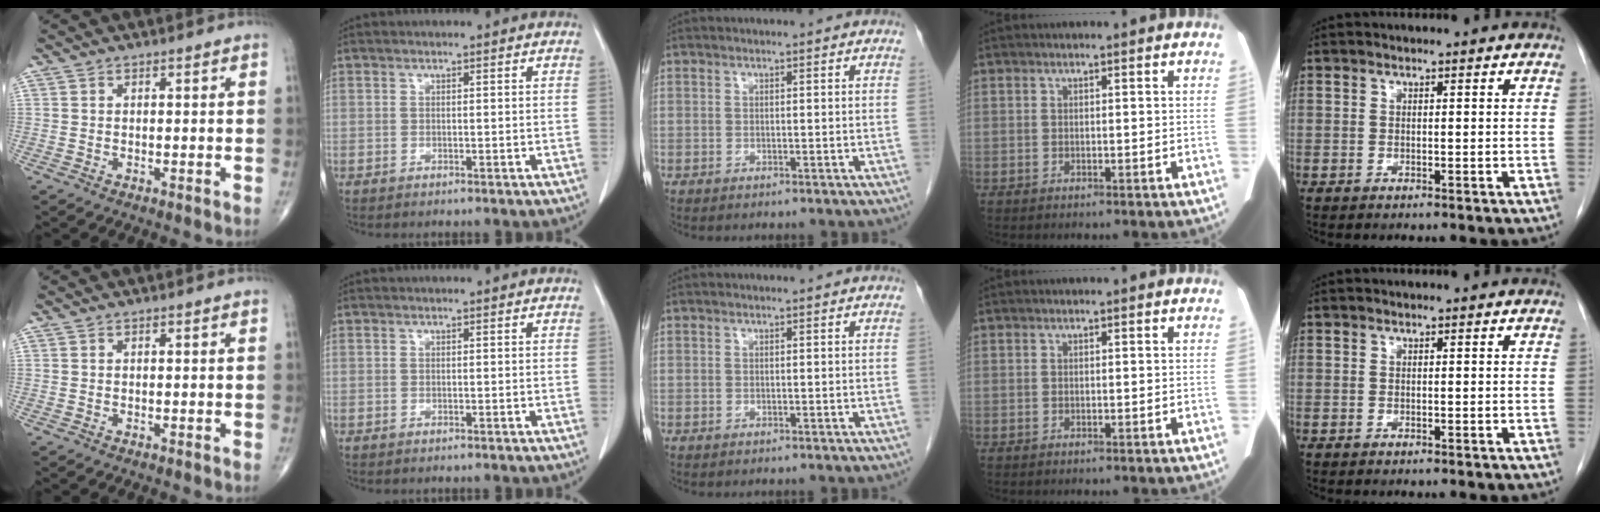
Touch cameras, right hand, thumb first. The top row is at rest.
{}